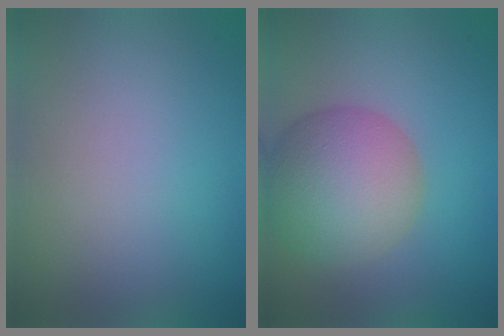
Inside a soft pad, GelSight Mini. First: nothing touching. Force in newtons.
{"total": 8.1, "press": 8.1, "slide": 0.3}